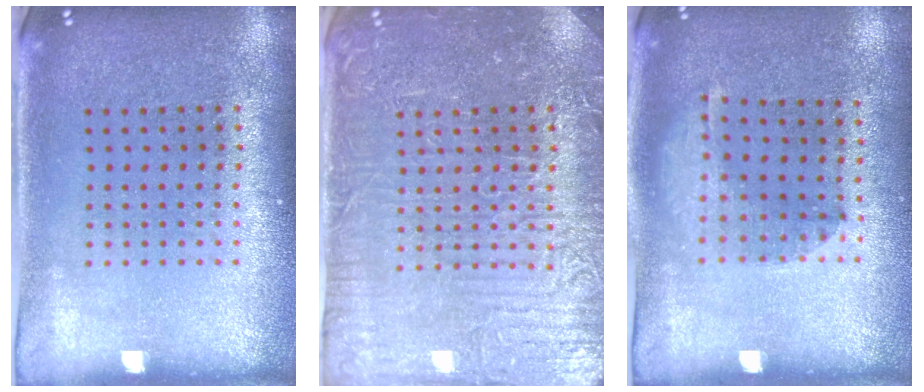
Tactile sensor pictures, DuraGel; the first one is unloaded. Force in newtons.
{"total": 4.8, "press": 4.6, "slide": 1.5}
{"total": 1.0, "press": 1.0, "slide": 0.3}